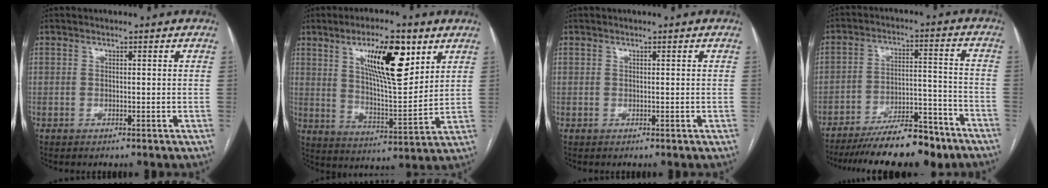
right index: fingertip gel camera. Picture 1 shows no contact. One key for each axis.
{"total": 14.1, "fx": 6.8, "fy": 3.3, "fz": 11.9, "tx": -0.199, "ty": 0.001, "tz": 0.118}
{"total": 0.0}
{"total": 15.6, "fx": -12.9, "fy": 3.5, "fz": 8.0, "tx": -0.117, "ty": 0.017, "tz": -0.206}